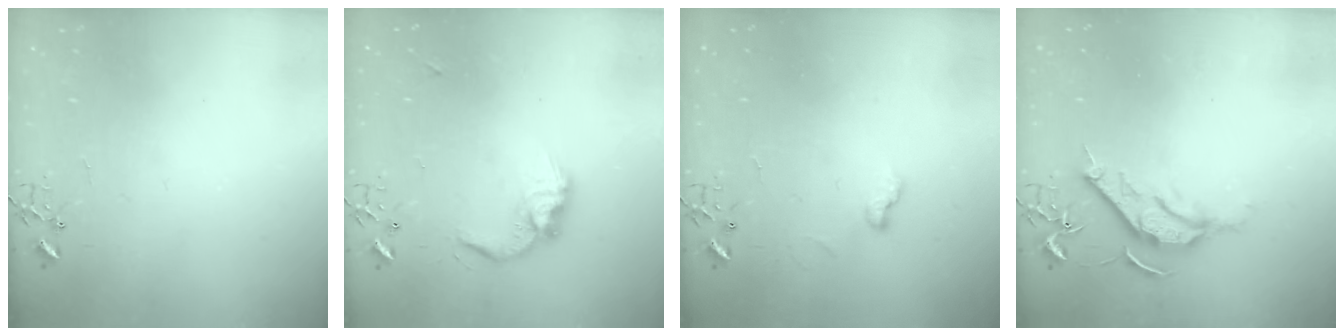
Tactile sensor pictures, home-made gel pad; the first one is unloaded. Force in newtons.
{"total": 12.5, "press": 12.5, "slide": 0.7}
{"total": 5.8, "press": 5.8, "slide": 0.6}
{"total": 10.8, "press": 10.7, "slide": 1.1}